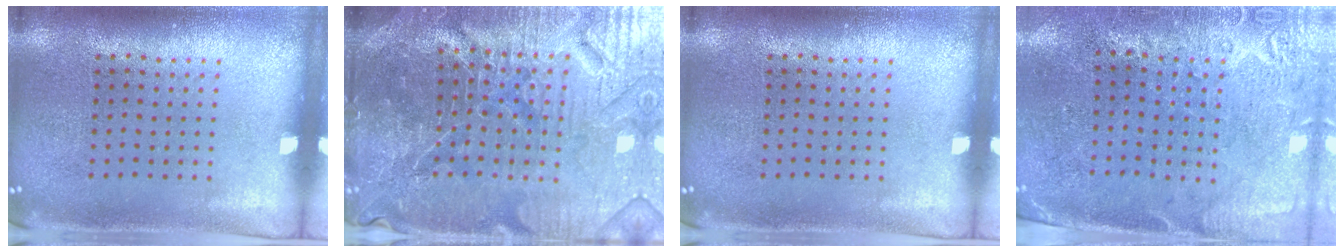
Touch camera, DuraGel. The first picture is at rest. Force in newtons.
{"total": 5.9, "press": 5.4, "slide": 2.2}
{"total": 0.0}
{"total": 2.8, "press": 2.4, "slide": 1.5}